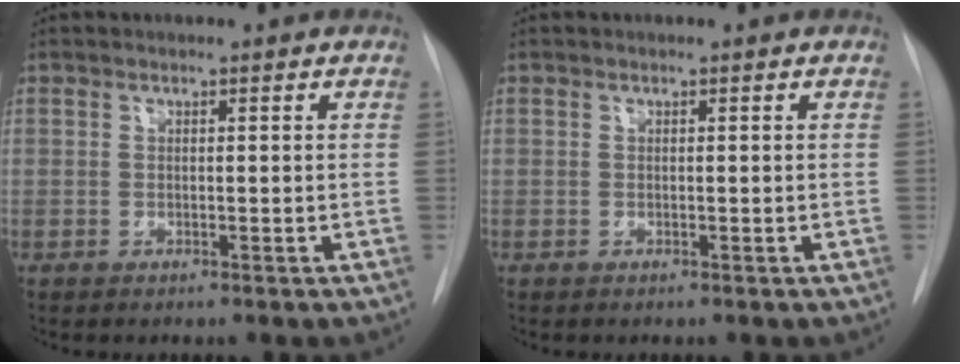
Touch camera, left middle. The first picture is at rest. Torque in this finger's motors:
{"motor_torque": [-0.06, 0.02, 0.03, -0.01]}